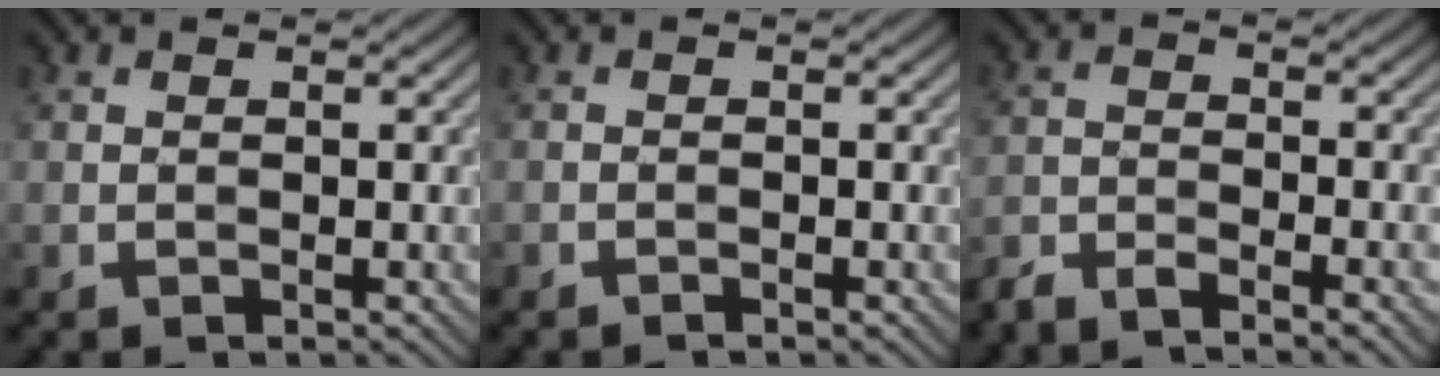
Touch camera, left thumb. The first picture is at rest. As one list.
[{"total": 0.5, "force": [-0.5, 0.0, 0.1], "torque": [0.000, 0.000, -0.011]}, {"total": 4.1, "force": [-3.6, 0.6, 1.8], "torque": [-0.036, -0.008, -0.077]}]